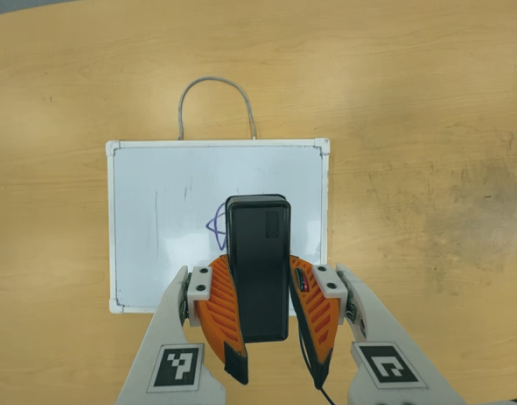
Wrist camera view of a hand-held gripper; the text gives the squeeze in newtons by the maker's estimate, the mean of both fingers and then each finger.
{"total": 9.8, "left": 8.0, "right": 11.6}